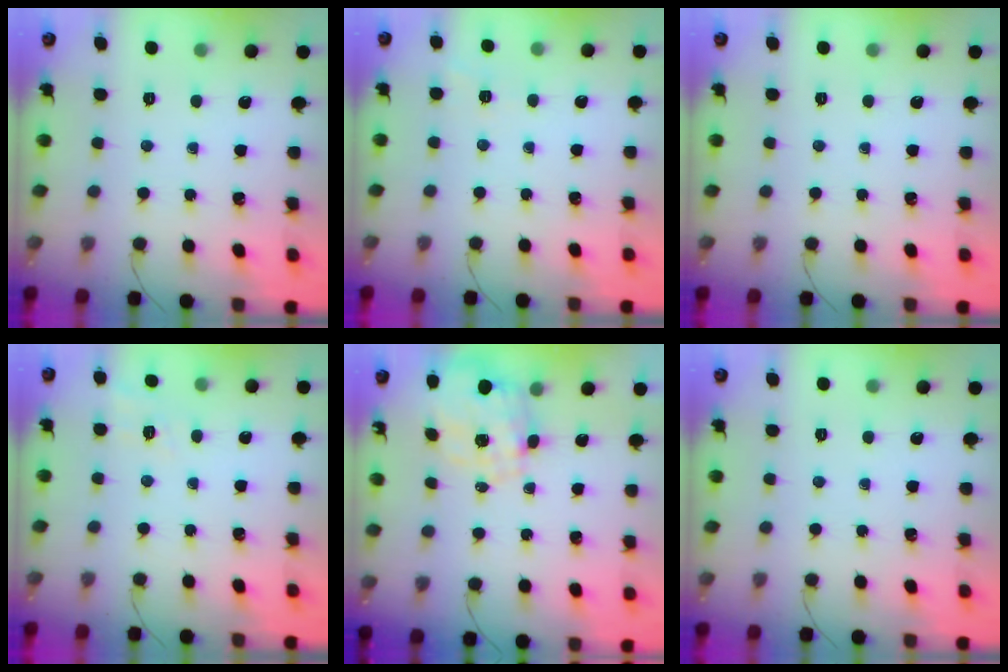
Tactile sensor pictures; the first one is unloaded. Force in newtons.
{"total": 1.8, "press": 1.1, "slide": 1.4}
{"total": 0.0}
{"total": 9.1, "press": 8.9, "slide": 1.9}
{"total": 2.8, "press": 2.6, "slide": 1.0}
{"total": 0.0}